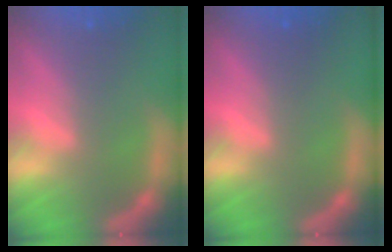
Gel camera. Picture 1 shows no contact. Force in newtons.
{"total": 0.9}